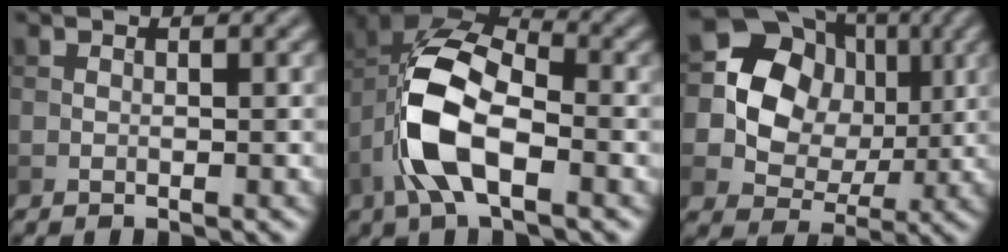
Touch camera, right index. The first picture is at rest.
{"total": 9.8, "force": [-2.7, 4.7, 8.1], "torque": [-0.172, 0.007, -0.058]}
{"total": 11.1, "force": [1.8, 9.6, 5.1], "torque": [-0.100, 0.023, 0.019]}